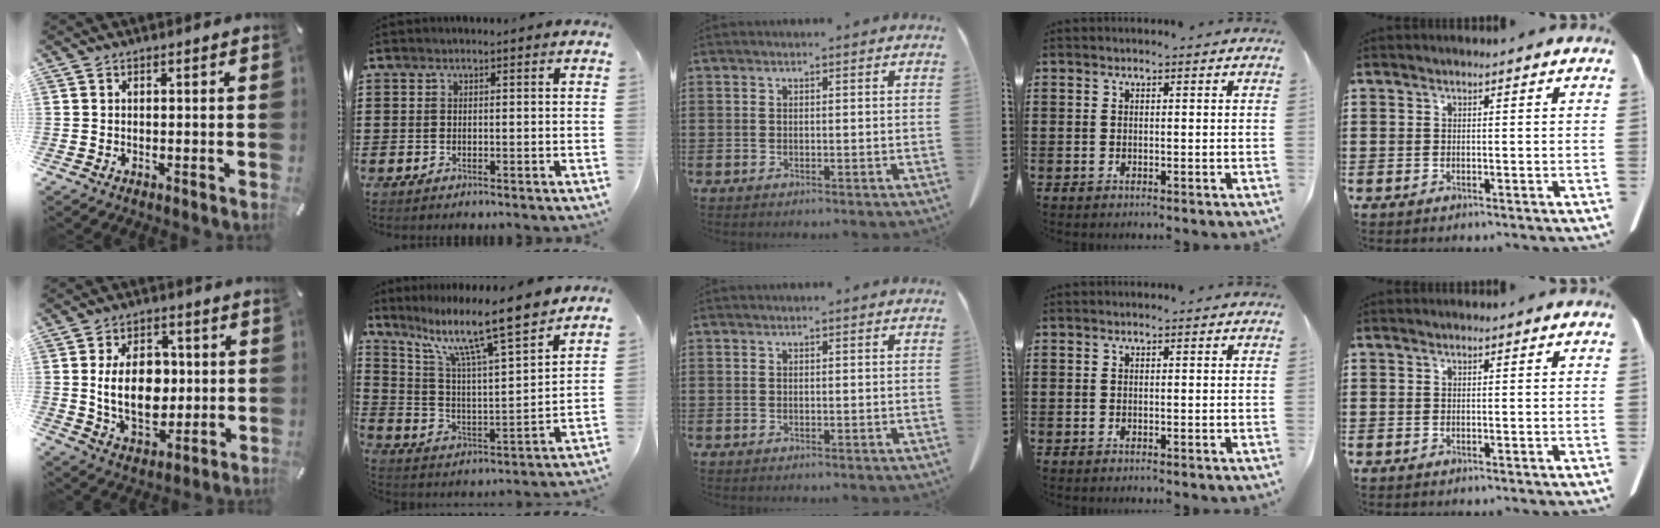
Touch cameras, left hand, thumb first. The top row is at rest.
{"thumb": {"total": 14.7, "force": [0.8, 9.9, 10.8], "torque": [-0.198, 0.006, 0.013]}, "index": {"total": 12.4, "force": [9.1, 1.4, 8.2], "torque": [-0.171, -0.055, 0.148]}}